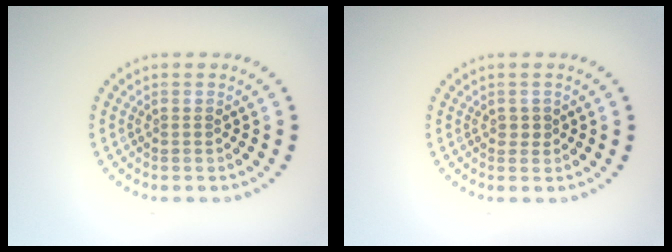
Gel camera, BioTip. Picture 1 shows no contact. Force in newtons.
{"total": 0.8, "press": 0.8, "slide": 0.2}